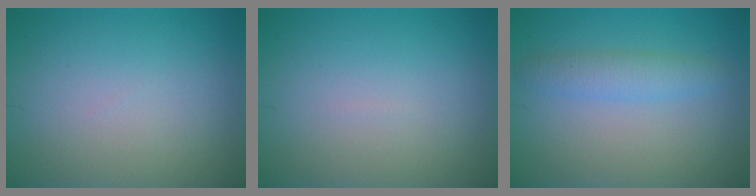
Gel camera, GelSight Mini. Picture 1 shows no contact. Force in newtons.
{"total": 0.0}
{"total": 2.5, "press": 2.5, "slide": 0.1}